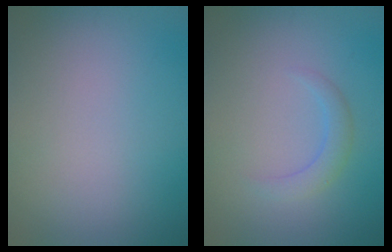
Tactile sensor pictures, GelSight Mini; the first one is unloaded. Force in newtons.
{"total": 1.8, "press": 1.8, "slide": 0.2}